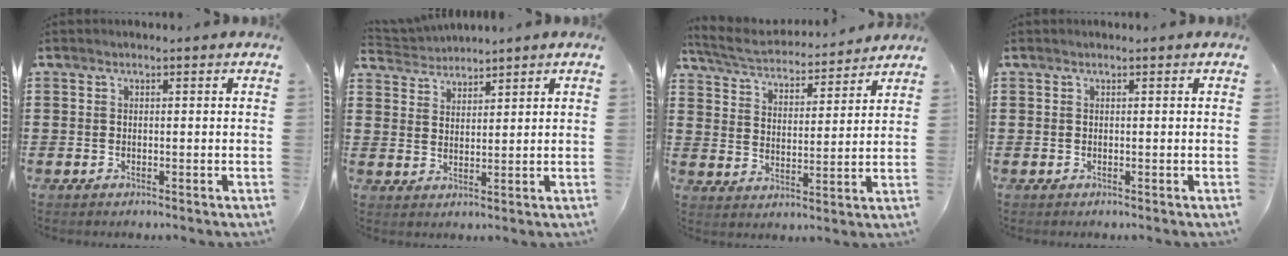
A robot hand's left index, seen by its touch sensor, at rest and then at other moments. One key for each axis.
{"total": 2.9, "fx": 2.8, "fy": 0.5, "fz": -0.5, "tx": -0.003, "ty": -0.009, "tz": 0.051}
{"total": 4.9, "fx": 4.8, "fy": 0.2, "fz": 1.1, "tx": -0.047, "ty": -0.031, "tz": 0.079}
{"total": 0.0}